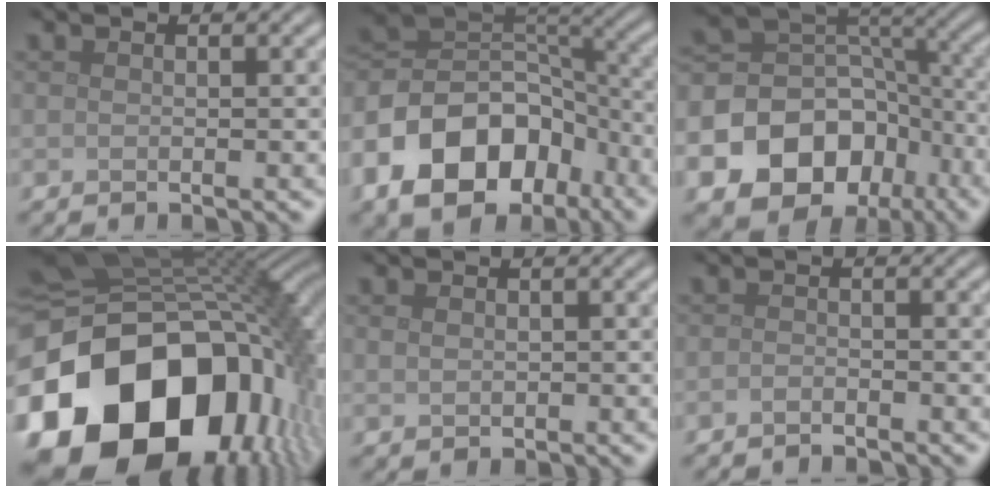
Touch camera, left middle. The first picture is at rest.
{"total": 12.2, "force": [-6.2, 8.2, 6.6], "torque": [-0.121, 0.012, -0.120]}
{"total": 16.7, "force": [-8.4, 13.1, 6.1], "torque": [-0.137, -0.037, -0.135]}
{"total": 20.9, "force": [-6.8, 14.8, 13.0], "torque": [-0.297, -0.050, -0.100]}
{"total": 0.9, "force": [0.1, 0.7, 0.6], "torque": [-0.013, -0.004, 0.006]}
{"total": 0.9, "force": [-0.8, 0.2, 0.2], "torque": [-0.005, 0.000, -0.017]}